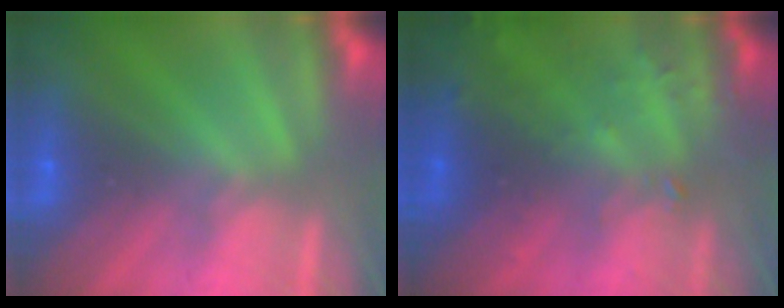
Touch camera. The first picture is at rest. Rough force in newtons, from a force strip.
{"total": 6.0}